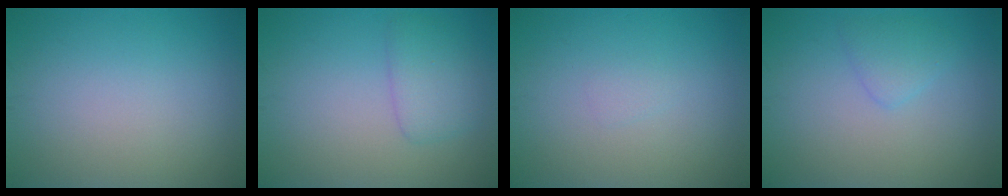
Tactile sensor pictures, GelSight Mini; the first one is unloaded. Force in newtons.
{"total": 2.6, "press": 2.6, "slide": 0.1}
{"total": 0.6, "press": 0.6, "slide": 0.1}
{"total": 1.6, "press": 1.6, "slide": 0.1}